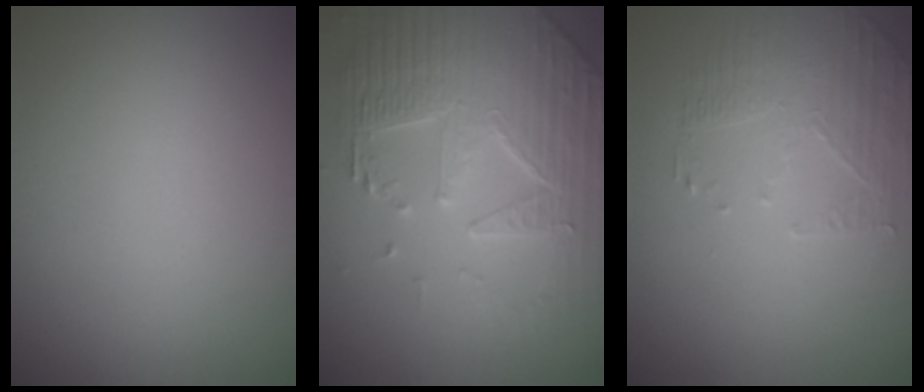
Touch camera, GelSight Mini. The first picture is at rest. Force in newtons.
{"total": 6.3, "press": 5.3, "slide": 3.5}
{"total": 1.9, "press": 1.5, "slide": 1.2}